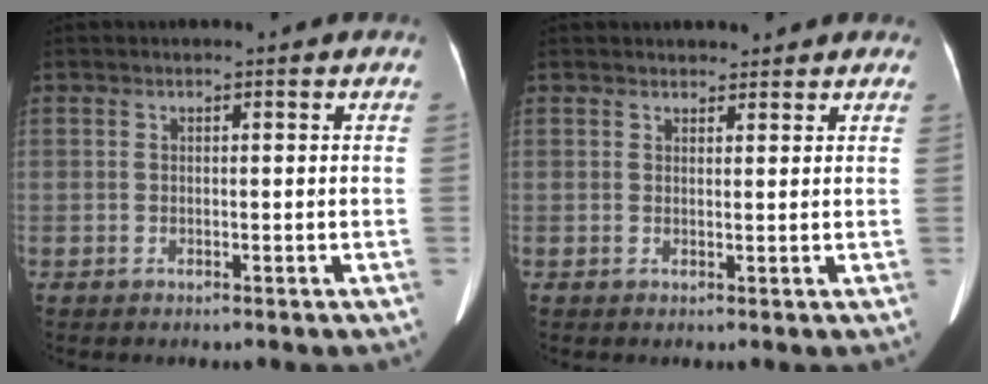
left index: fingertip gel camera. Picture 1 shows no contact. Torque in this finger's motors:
{"motor_torque": [-0.27, 0.28, -0.24, -0.06]}